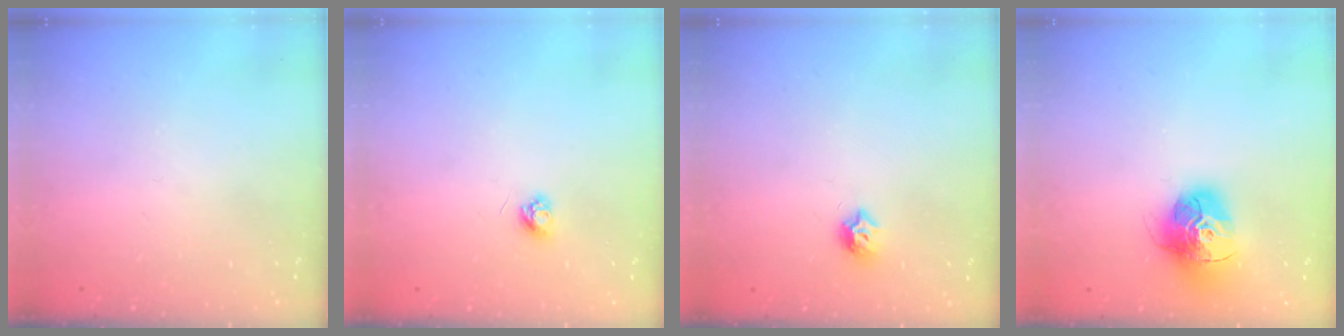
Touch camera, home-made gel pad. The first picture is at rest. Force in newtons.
{"total": 3.2, "press": 3.1, "slide": 0.4}
{"total": 6.4, "press": 6.4, "slide": 0.3}
{"total": 16.0, "press": 16.0, "slide": 1.5}